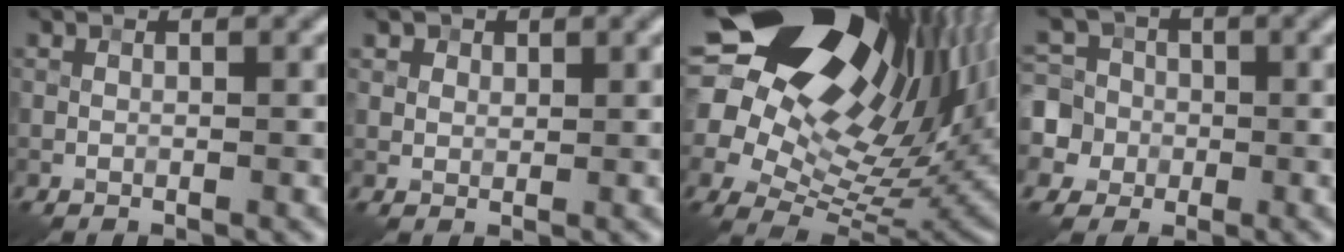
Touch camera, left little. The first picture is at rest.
{"total": 2.3, "force": [1.4, 1.6, 0.8], "torque": [-0.019, -0.001, 0.023]}
{"total": 22.8, "force": [9.2, 14.7, 14.8], "torque": [-0.288, 0.053, 0.161]}
{"total": 6.5, "force": [-0.6, 6.3, 1.6], "torque": [-0.033, 0.024, -0.045]}